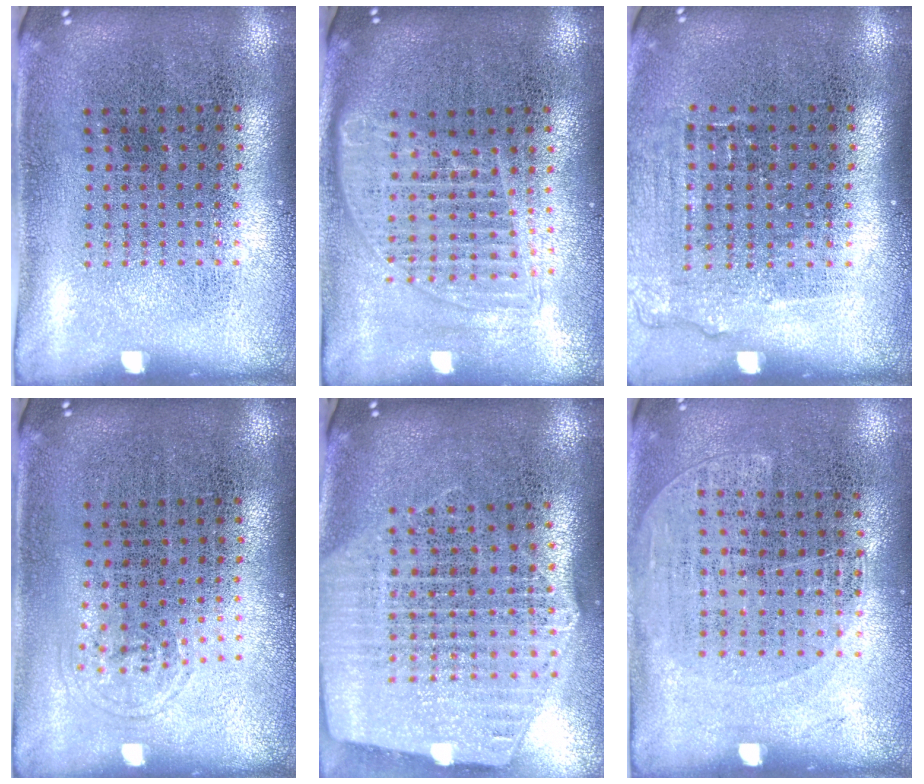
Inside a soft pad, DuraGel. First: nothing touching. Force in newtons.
{"total": 1.6, "press": 1.4, "slide": 0.8}
{"total": 1.1, "press": 1.0, "slide": 0.4}
{"total": 0.6, "press": 0.5, "slide": 0.3}
{"total": 2.6, "press": 2.3, "slide": 1.3}
{"total": 1.3, "press": 1.0, "slide": 0.7}